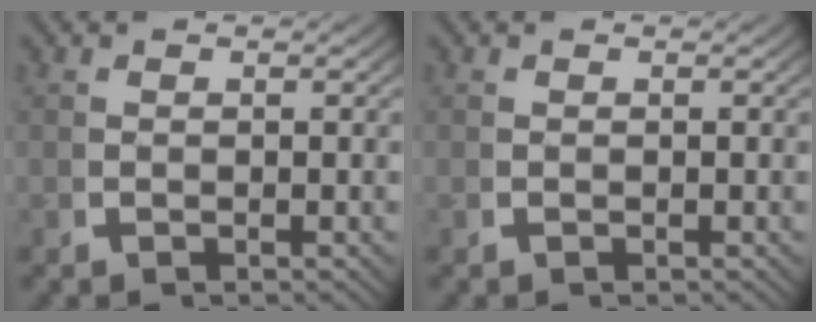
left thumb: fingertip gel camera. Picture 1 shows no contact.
{"total": 0.0}